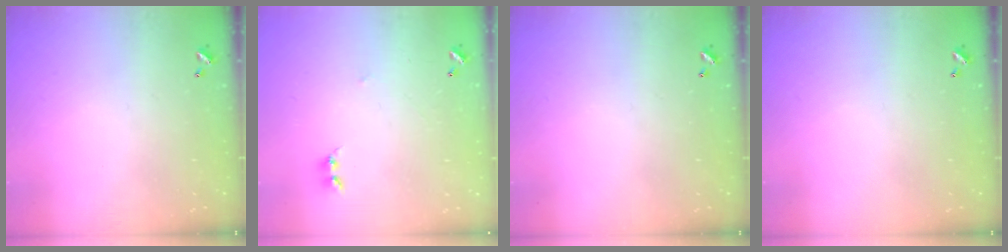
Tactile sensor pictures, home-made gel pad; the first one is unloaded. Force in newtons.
{"total": 2.5, "press": 2.4, "slide": 0.4}
{"total": 0.0}
{"total": 0.0}